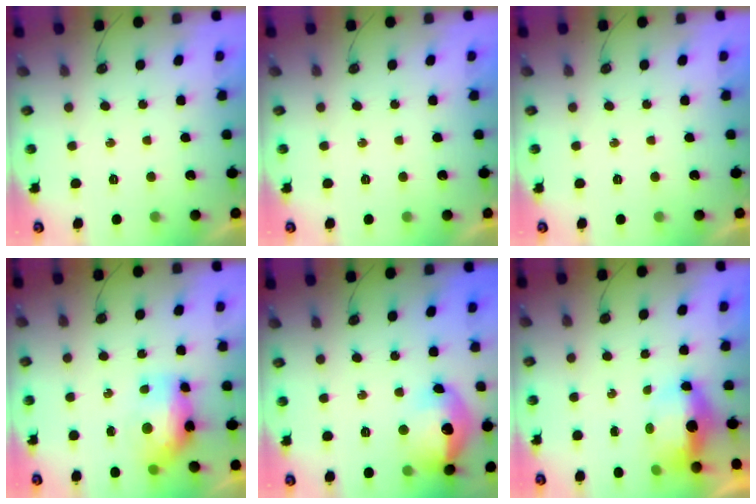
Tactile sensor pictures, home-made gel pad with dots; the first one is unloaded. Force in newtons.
{"total": 0.0}
{"total": 0.0}
{"total": 8.8, "press": 8.8, "slide": 1.0}
{"total": 15.4, "press": 15.4, "slide": 1.3}
{"total": 6.6, "press": 6.5, "slide": 1.1}